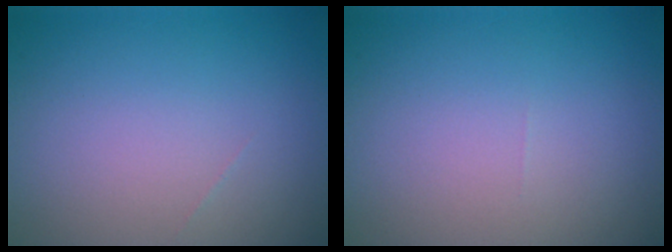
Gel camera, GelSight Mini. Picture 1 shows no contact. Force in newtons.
{"total": 0.0}